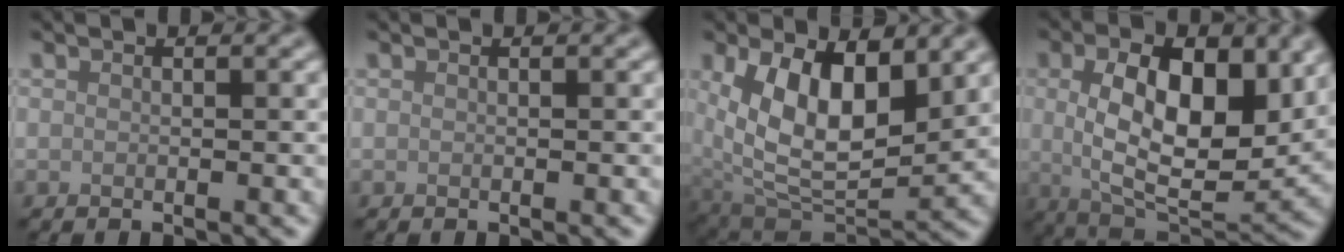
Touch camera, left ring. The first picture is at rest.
{"total": 0.0}
{"total": 9.8, "force": [2.7, 5.3, 7.8], "torque": [-0.144, -0.022, 0.050]}
{"total": 10.8, "force": [2.2, 5.4, 9.1], "torque": [-0.147, -0.005, 0.034]}